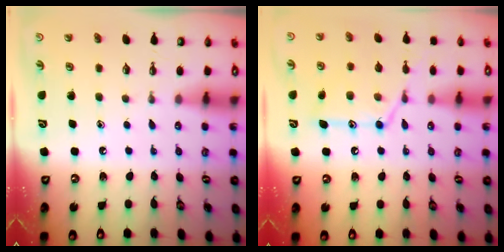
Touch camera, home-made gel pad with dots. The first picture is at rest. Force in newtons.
{"total": 14.4, "press": 14.3, "slide": 1.1}